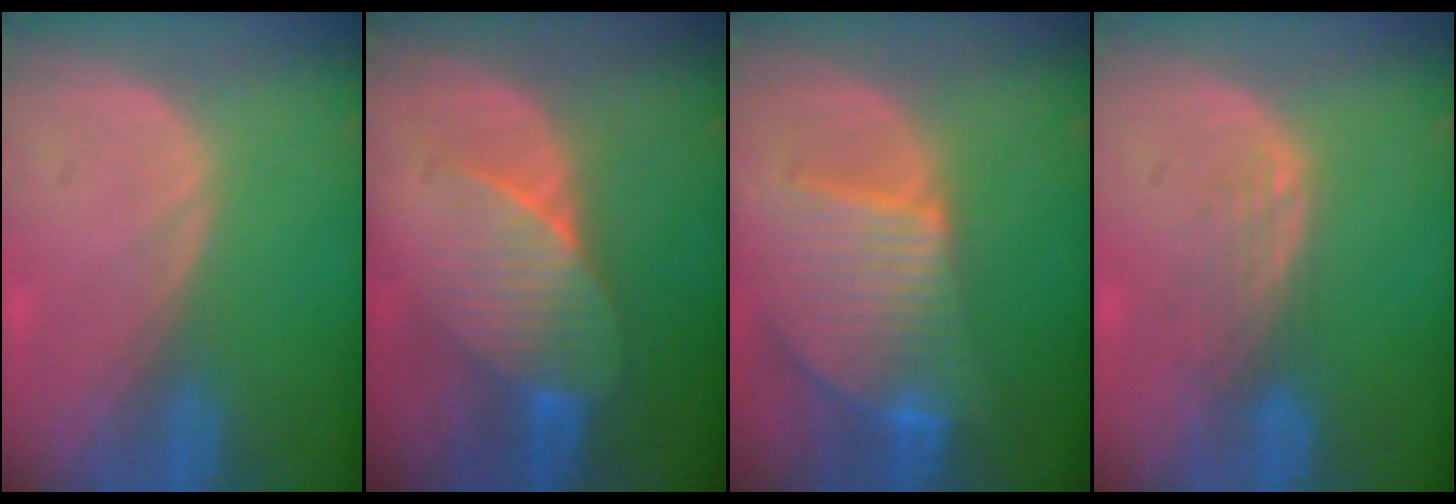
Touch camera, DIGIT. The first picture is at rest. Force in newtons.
{"total": 7.4, "press": 6.9, "slide": 2.5}
{"total": 9.5, "press": 8.3, "slide": 4.6}
{"total": 3.5, "press": 2.8, "slide": 2.0}